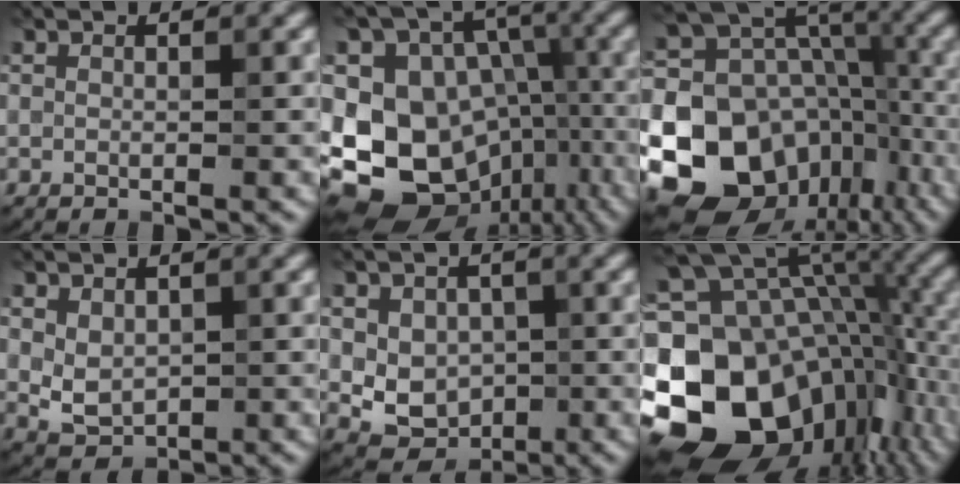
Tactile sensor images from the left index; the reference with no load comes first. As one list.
[{"total": 15.9, "force": [-4.5, 12.9, 8.1], "torque": [-0.157, 0.007, -0.045]}, {"total": 20.9, "force": [-7.7, 16.9, 9.6], "torque": [-0.183, -0.012, -0.120]}, {"total": 2.6, "force": [0.4, 1.9, 1.8], "torque": [-0.033, -0.006, 0.015]}, {"total": 4.3, "force": [0.2, 3.5, 2.4], "torque": [-0.035, -0.009, 0.005]}, {"total": 19.5, "force": [-4.5, 13.6, 13.3], "torque": [-0.246, 0.006, -0.061]}]